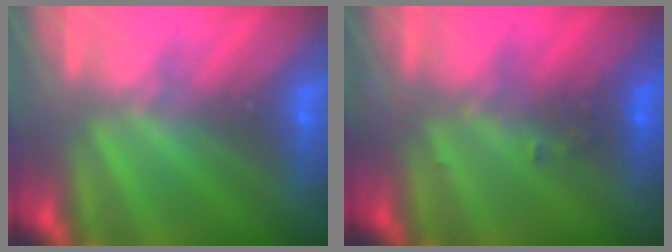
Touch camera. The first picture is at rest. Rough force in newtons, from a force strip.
{"total": 2.7}